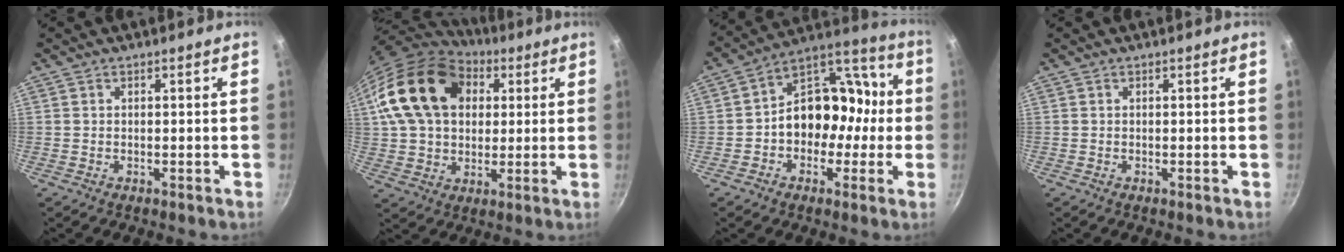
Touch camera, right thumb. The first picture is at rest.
{"total": 21.1, "force": [5.8, 15.3, 13.3], "torque": [-0.214, 0.015, 0.098]}
{"total": 15.7, "force": [-1.7, 12.2, 9.8], "torque": [-0.082, 0.070, -0.037]}
{"total": 0.0}